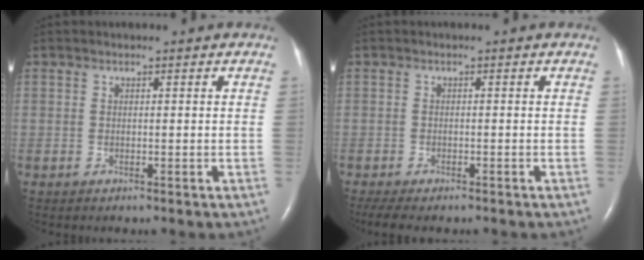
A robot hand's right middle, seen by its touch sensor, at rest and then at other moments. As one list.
[{"total": 6.5, "force": [-5.3, 1.8, 3.4], "torque": [-0.056, -0.010, -0.077]}]